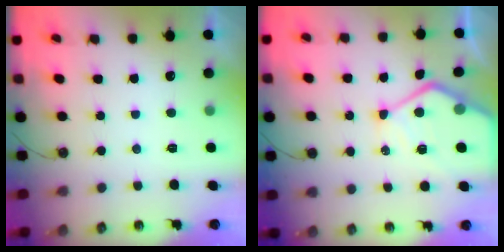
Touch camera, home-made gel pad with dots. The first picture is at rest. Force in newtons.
{"total": 13.6, "press": 13.5, "slide": 1.2}